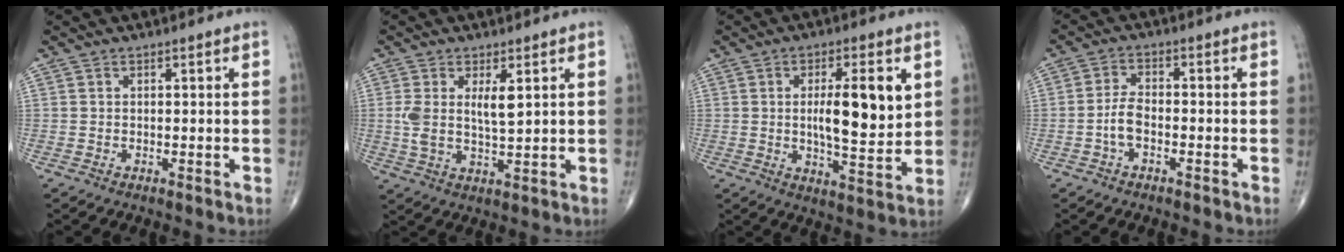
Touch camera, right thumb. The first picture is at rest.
{"total": 6.4, "force": [1.8, 2.3, 5.7], "torque": [-0.111, -0.015, 0.038]}
{"total": 12.5, "force": [2.6, 4.0, 11.6], "torque": [-0.168, -0.021, 0.044]}
{"total": 4.0, "force": [-1.5, 1.9, 3.2], "torque": [-0.066, 0.019, -0.034]}